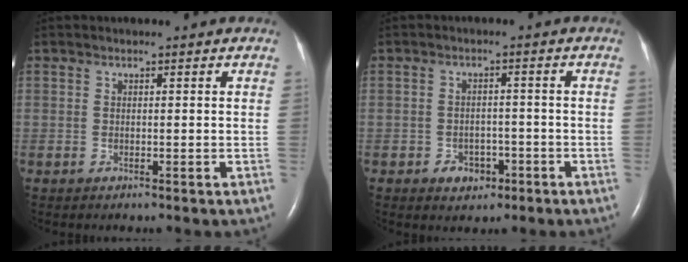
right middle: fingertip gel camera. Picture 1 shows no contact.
{"total": 3.5, "force": [-1.8, 2.6, 1.5], "torque": [-0.019, 0.007, -0.018]}